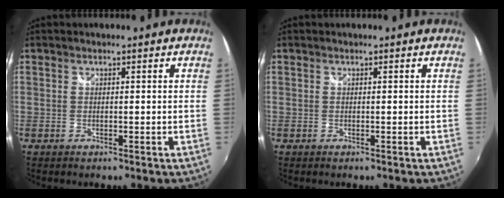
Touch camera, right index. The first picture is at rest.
{"total": 0.0}